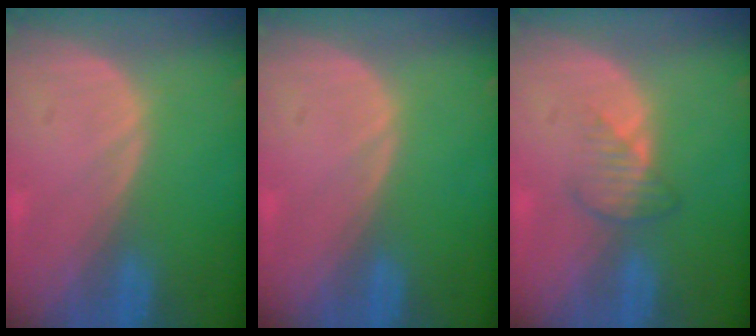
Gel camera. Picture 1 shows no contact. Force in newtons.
{"total": 0.0}
{"total": 3.0, "press": 2.8, "slide": 1.1}